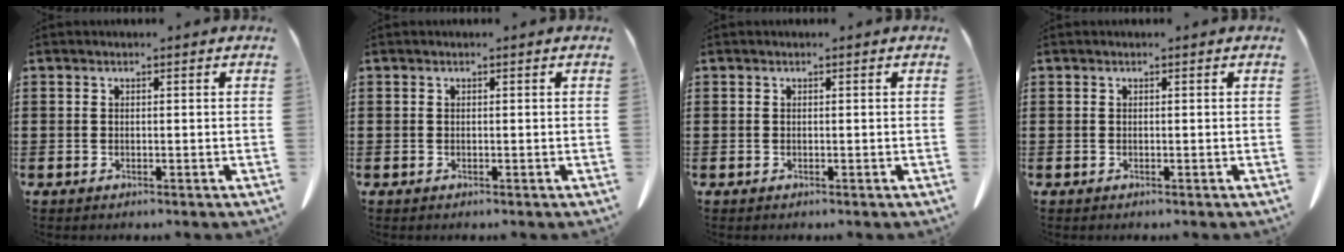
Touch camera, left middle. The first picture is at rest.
{"total": 0.0}
{"total": 0.0}
{"total": 0.0}